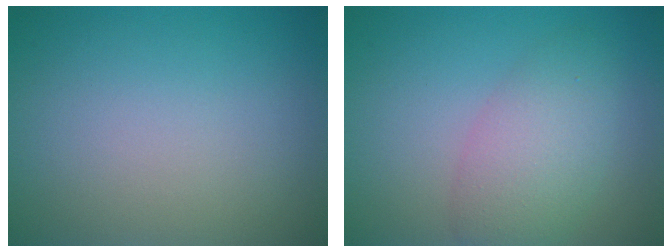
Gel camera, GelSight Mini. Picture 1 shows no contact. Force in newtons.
{"total": 4.4, "press": 4.4, "slide": 0.2}